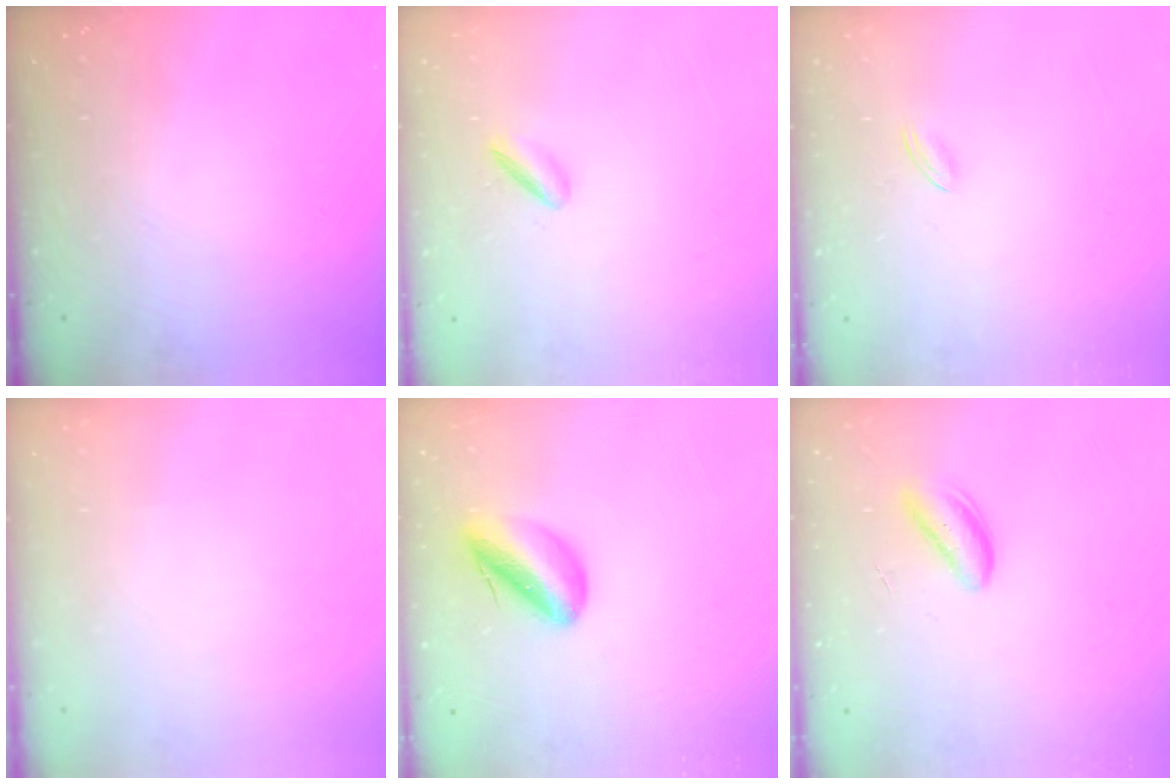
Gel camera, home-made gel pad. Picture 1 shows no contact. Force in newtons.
{"total": 3.1, "press": 3.0, "slide": 0.9}
{"total": 1.7, "press": 1.7, "slide": 0.5}
{"total": 0.0}
{"total": 8.6, "press": 8.3, "slide": 2.5}
{"total": 2.9, "press": 2.9, "slide": 0.5}